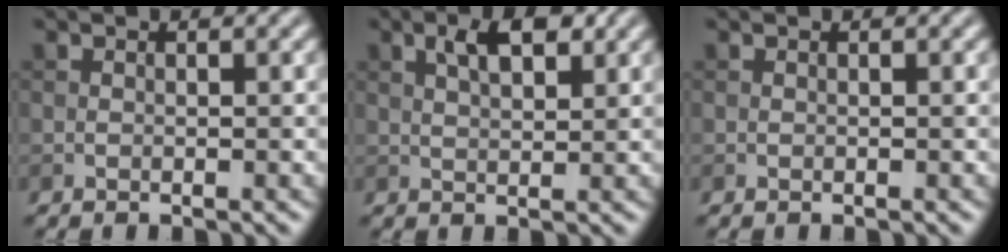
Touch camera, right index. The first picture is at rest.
{"total": 3.6, "force": [1.7, 1.5, 2.8], "torque": [-0.051, 0.008, 0.030]}
{"total": 0.0}